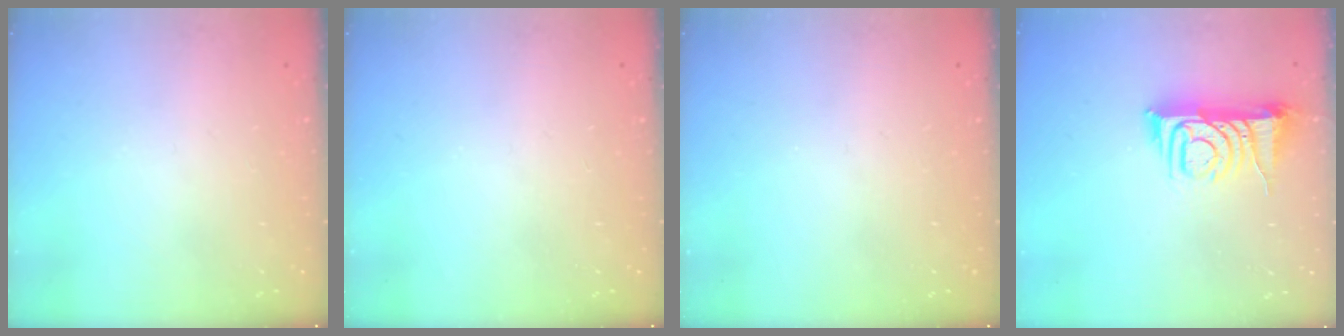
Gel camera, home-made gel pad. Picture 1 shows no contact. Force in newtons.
{"total": 0.0}
{"total": 0.0}
{"total": 9.4, "press": 9.4, "slide": 1.1}